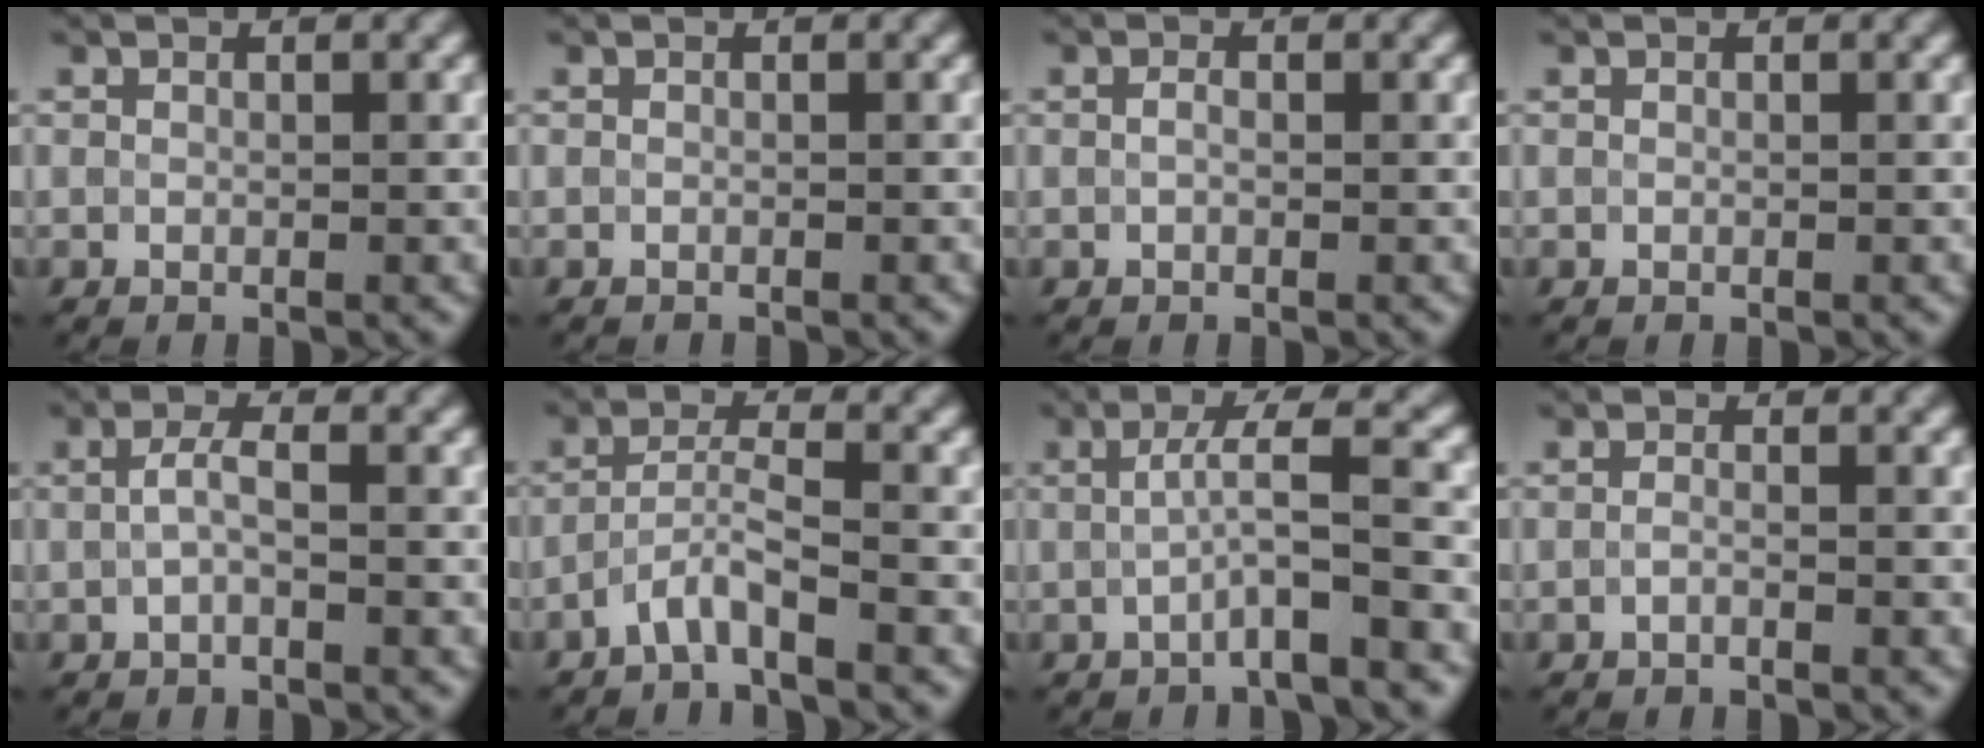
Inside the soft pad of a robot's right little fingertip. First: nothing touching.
{"total": 0.5, "force": [-0.5, 0.0, 0.0], "torque": [0.002, -0.003, -0.010]}
{"total": 0.6, "force": [0.0, 0.2, 0.5], "torque": [-0.015, -0.001, -0.002]}
{"total": 0.0}
{"total": 1.7, "force": [-0.1, 0.4, 1.6], "torque": [-0.037, 0.002, -0.005]}
{"total": 2.8, "force": [-1.8, 0.2, 2.2], "torque": [-0.043, 0.007, -0.043]}
{"total": 4.5, "force": [-1.0, 0.5, 4.4], "torque": [-0.067, 0.011, -0.029]}
{"total": 0.9, "force": [-0.6, 0.3, 0.7], "torque": [-0.012, -0.003, -0.014]}